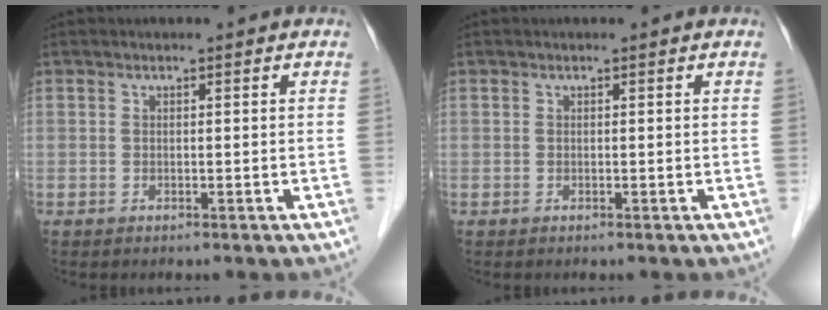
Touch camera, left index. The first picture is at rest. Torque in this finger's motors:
{"motor_torque": [-0.10, 0.10, 0.00, 0.00]}